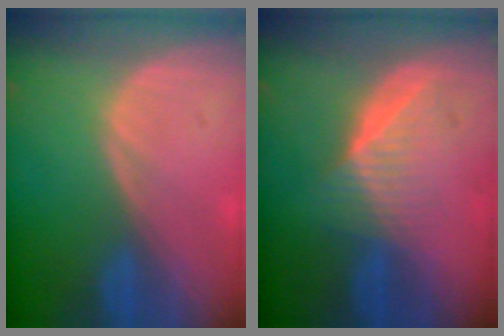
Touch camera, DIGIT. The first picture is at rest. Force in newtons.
{"total": 6.3, "press": 5.8, "slide": 2.6}